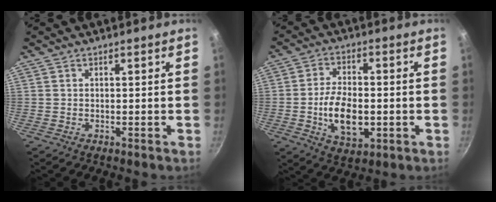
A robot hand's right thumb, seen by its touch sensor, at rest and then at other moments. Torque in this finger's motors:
{"motor_torque": [-0.23, 0.63, -0.06, 0.11, 0.16]}